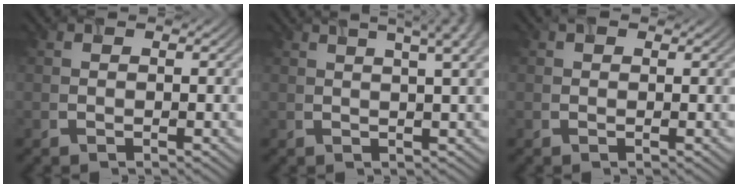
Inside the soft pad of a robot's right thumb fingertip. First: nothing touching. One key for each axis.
{"total": 8.3, "fx": 4.5, "fy": 2.3, "fz": 6.6, "tx": -0.077, "ty": 0.032, "tz": 0.041}
{"total": 1.1, "fx": 0.8, "fy": 0.6, "fz": 0.6, "tx": -0.008, "ty": 0.006, "tz": 0.012}